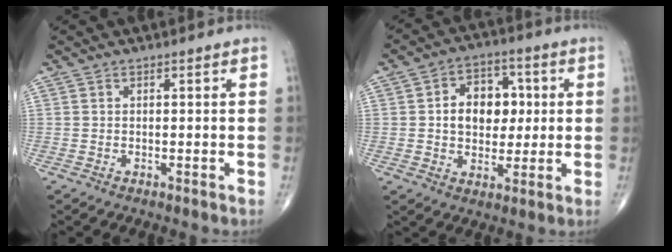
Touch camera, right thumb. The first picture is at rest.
{"total": 11.0, "force": [1.2, 8.1, 7.4], "torque": [-0.068, 0.012, 0.018]}